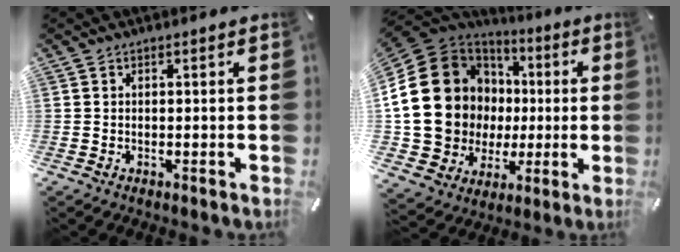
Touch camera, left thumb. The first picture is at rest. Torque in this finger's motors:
{"motor_torque": [2.41, 2.60, 2.72, -0.05, 0.92]}